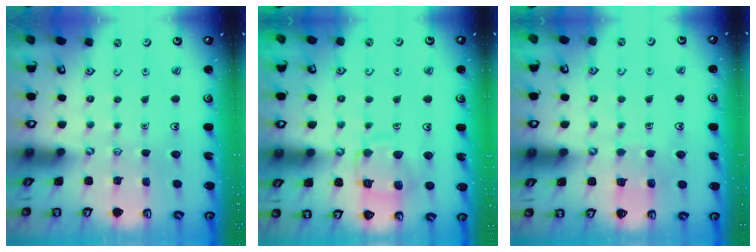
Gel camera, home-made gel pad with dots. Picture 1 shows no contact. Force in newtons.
{"total": 11.6, "press": 11.5, "slide": 0.8}
{"total": 5.6, "press": 5.6, "slide": 0.2}